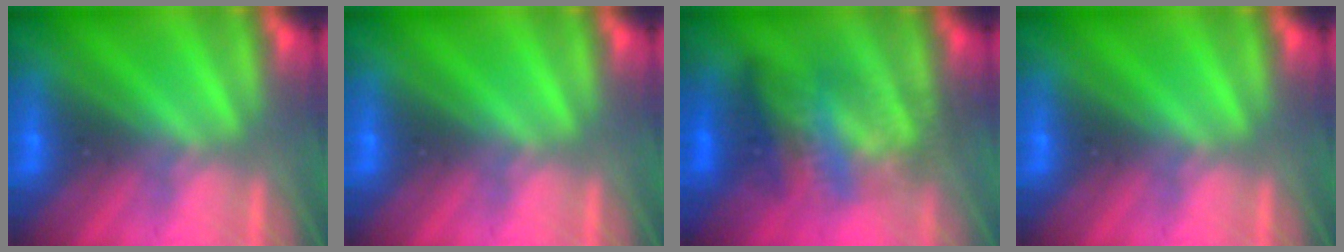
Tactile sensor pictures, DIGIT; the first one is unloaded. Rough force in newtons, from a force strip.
{"total": 0.0}
{"total": 3.8}
{"total": 0.0}